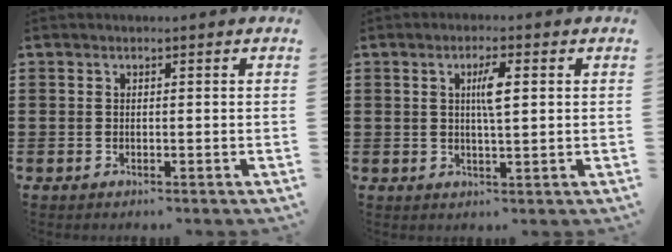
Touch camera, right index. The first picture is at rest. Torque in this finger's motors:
{"motor_torque": [0.80, -0.03, 0.11, 0.05]}